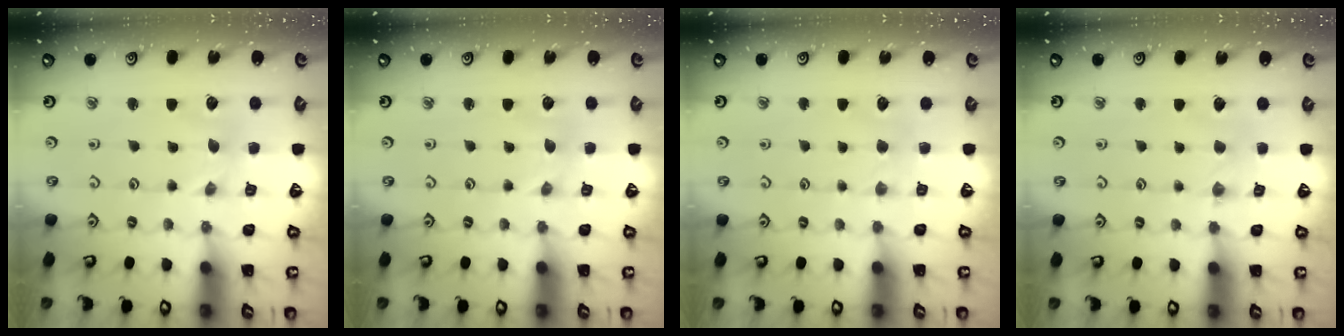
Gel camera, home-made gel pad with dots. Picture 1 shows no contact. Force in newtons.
{"total": 0.0}
{"total": 2.4, "press": 2.4, "slide": 0.4}
{"total": 1.9, "press": 1.9, "slide": 0.3}